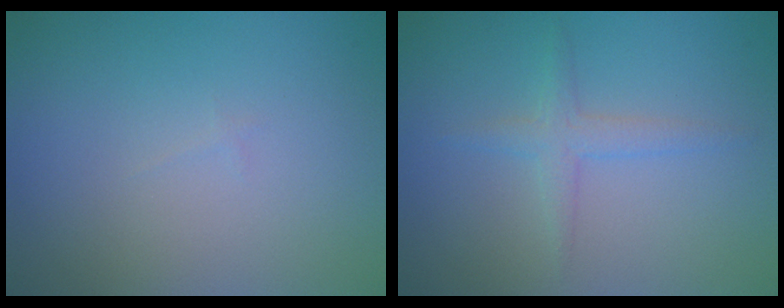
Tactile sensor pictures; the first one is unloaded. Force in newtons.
{"total": 1.6, "press": 1.6, "slide": 0.1}